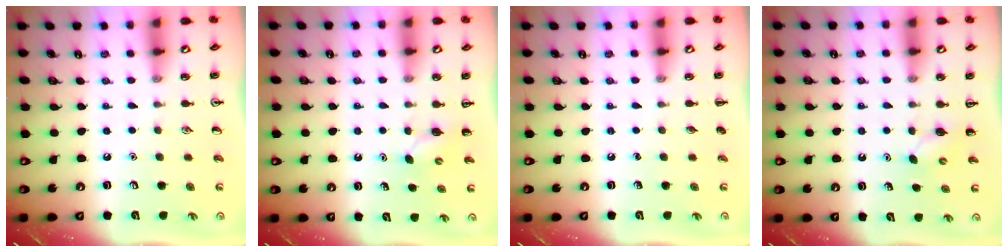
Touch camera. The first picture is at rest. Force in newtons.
{"total": 2.3, "press": 2.2, "slide": 0.7}
{"total": 0.0}
{"total": 2.3, "press": 2.2, "slide": 0.7}